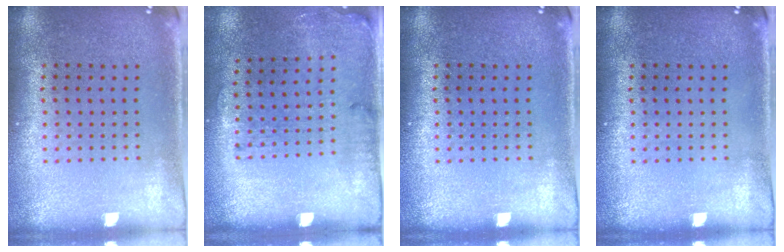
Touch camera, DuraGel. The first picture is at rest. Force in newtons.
{"total": 1.7, "press": 1.2, "slide": 1.2}
{"total": 0.0}
{"total": 0.0}